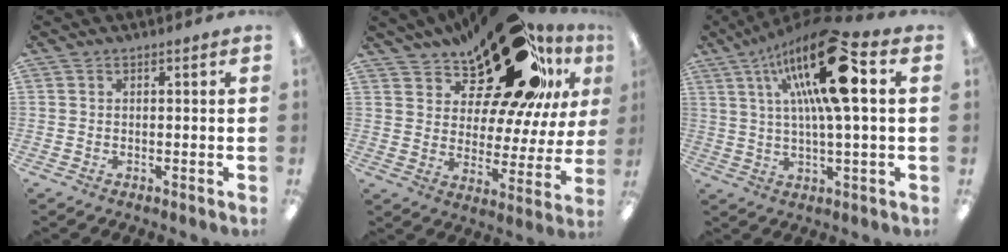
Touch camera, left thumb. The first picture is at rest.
{"total": 24.6, "force": [16.6, 9.8, 15.2], "torque": [-0.223, -0.100, 0.275]}
{"total": 20.6, "force": [7.6, 5.7, 18.2], "torque": [-0.331, -0.020, 0.110]}